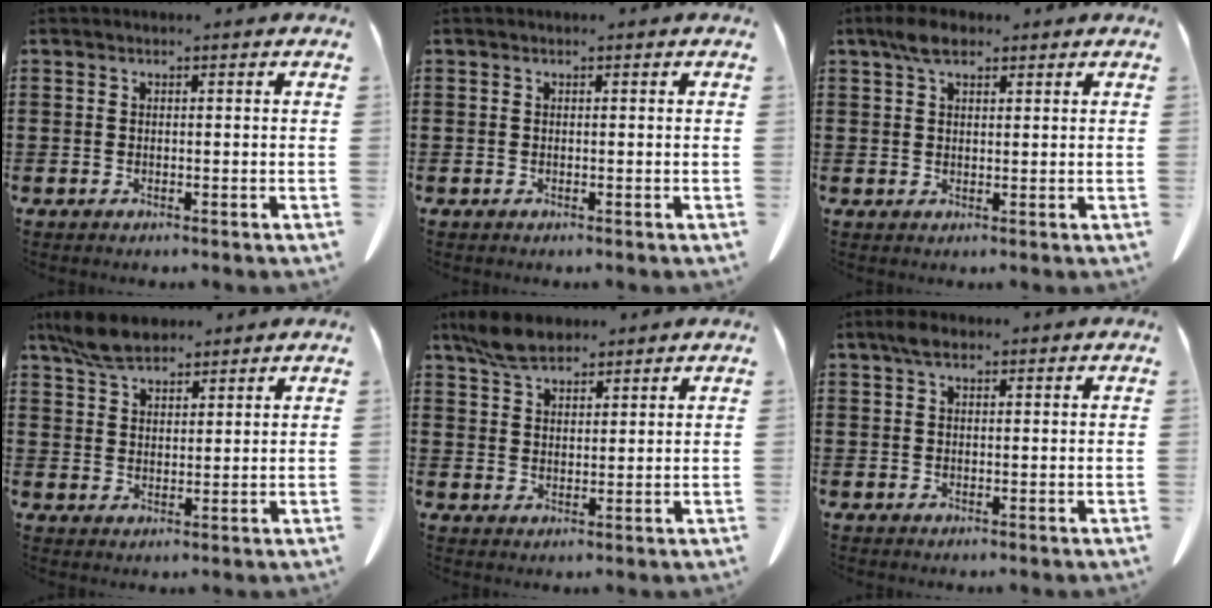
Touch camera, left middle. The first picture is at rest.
{"total": 0.0}
{"total": 4.1, "force": [2.6, 1.9, 2.5], "torque": [-0.047, 0.006, 0.047]}
{"total": 5.9, "force": [4.7, 2.6, 2.4], "torque": [-0.062, 0.002, 0.090]}
{"total": 5.4, "force": [4.2, 2.5, 2.2], "torque": [-0.057, 0.002, 0.080]}
{"total": 2.3, "force": [1.3, 1.2, 1.5], "torque": [-0.034, 0.007, 0.024]}